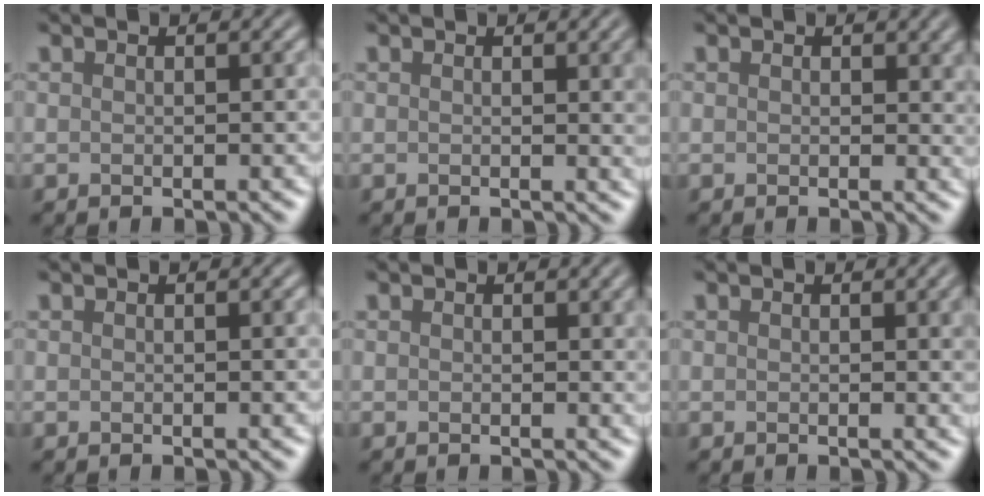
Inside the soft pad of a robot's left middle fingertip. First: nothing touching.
{"total": 2.7, "force": [0.8, 0.8, 2.4], "torque": [-0.018, 0.003, 0.008]}
{"total": 1.3, "force": [0.5, 0.8, 0.8], "torque": [-0.004, -0.002, 0.004]}
{"total": 0.0}
{"total": 0.7, "force": [0.4, 0.2, 0.5], "torque": [-0.004, -0.001, 0.007]}
{"total": 2.4, "force": [0.6, 0.7, 2.2], "torque": [-0.016, 0.003, 0.005]}